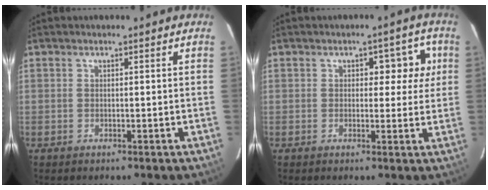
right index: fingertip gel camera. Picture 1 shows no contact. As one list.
[{"total": 5.3, "force": [1.4, 2.9, 4.2], "torque": [-0.035, 0.022, 0.016]}]